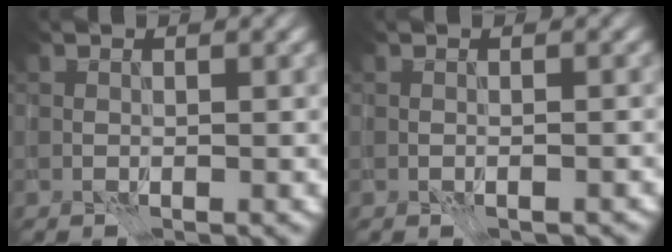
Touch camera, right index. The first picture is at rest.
{"total": 0.9, "force": [-0.7, 0.2, 0.6], "torque": [-0.011, -0.001, -0.011]}